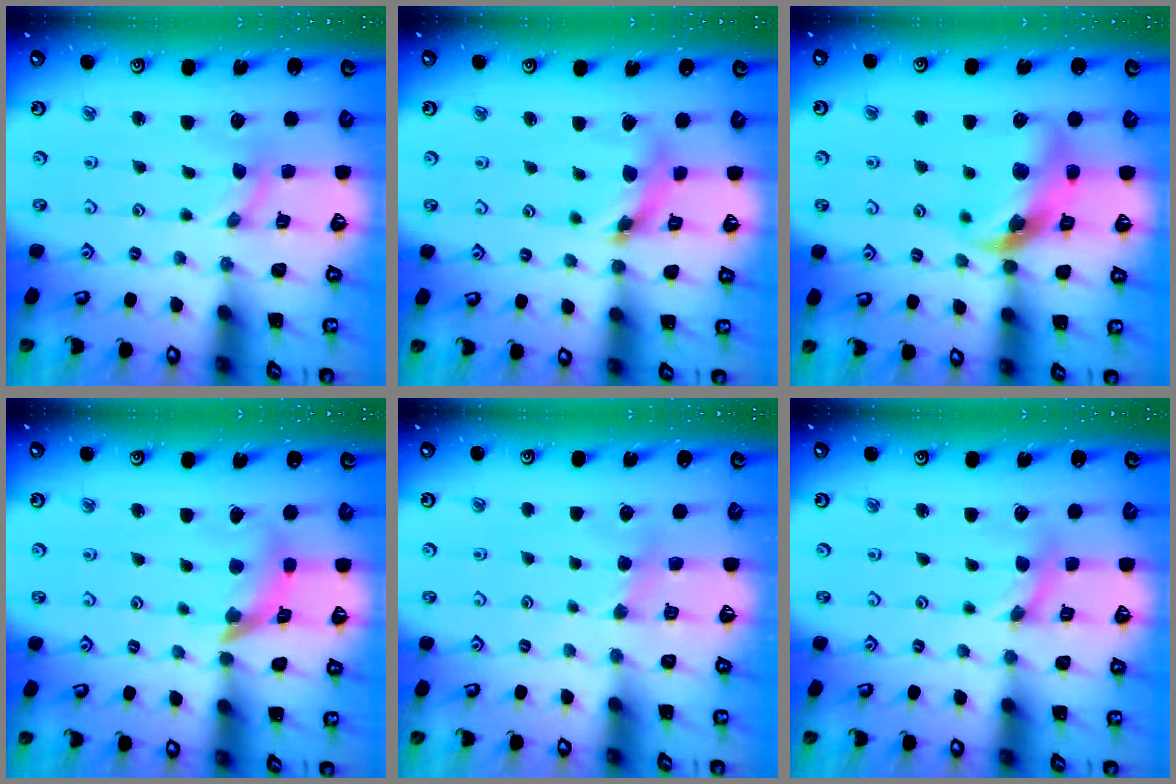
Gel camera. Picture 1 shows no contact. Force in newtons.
{"total": 8.3, "press": 8.3, "slide": 0.9}
{"total": 12.4, "press": 12.3, "slide": 1.8}
{"total": 10.1, "press": 10.1, "slide": 1.2}
{"total": 3.7, "press": 3.6, "slide": 0.4}
{"total": 1.4, "press": 1.4, "slide": 0.2}